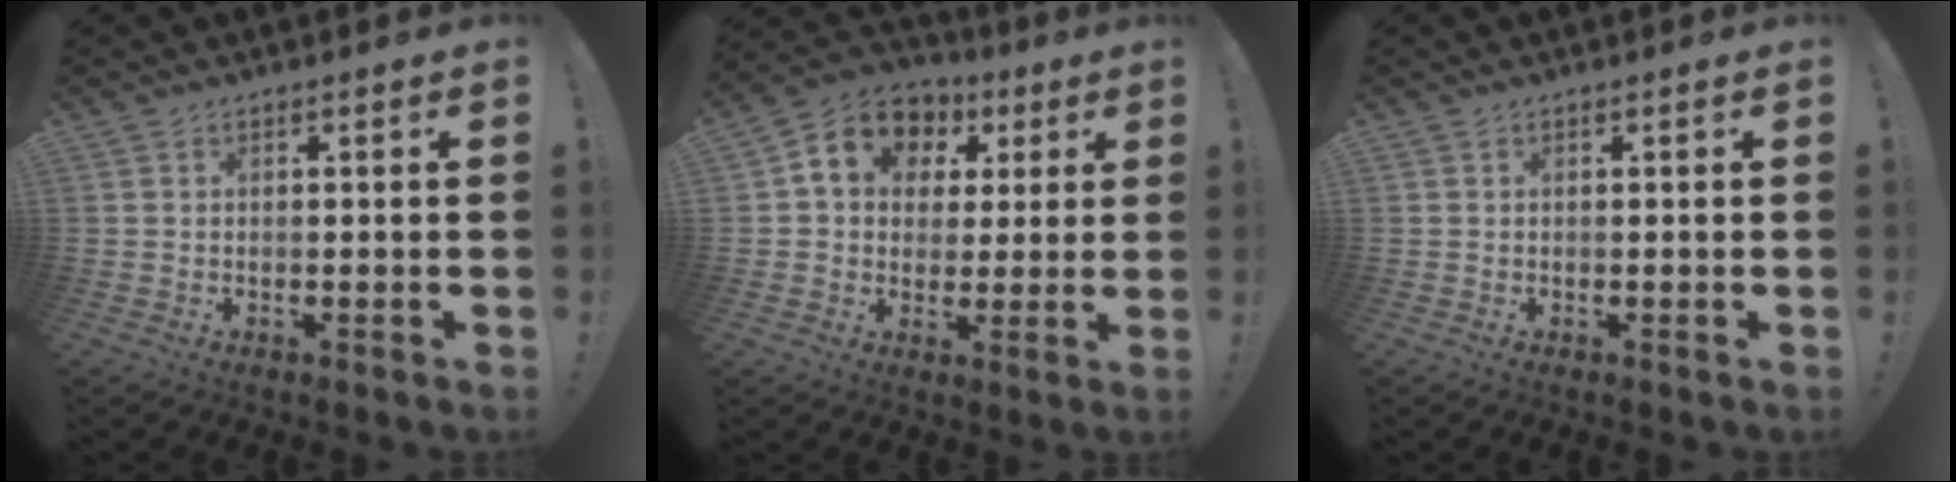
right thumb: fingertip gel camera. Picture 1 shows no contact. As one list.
[{"total": 11.5, "force": [4.0, 9.5, 5.2], "torque": [-0.076, -0.011, 0.078]}, {"total": 0.0}]